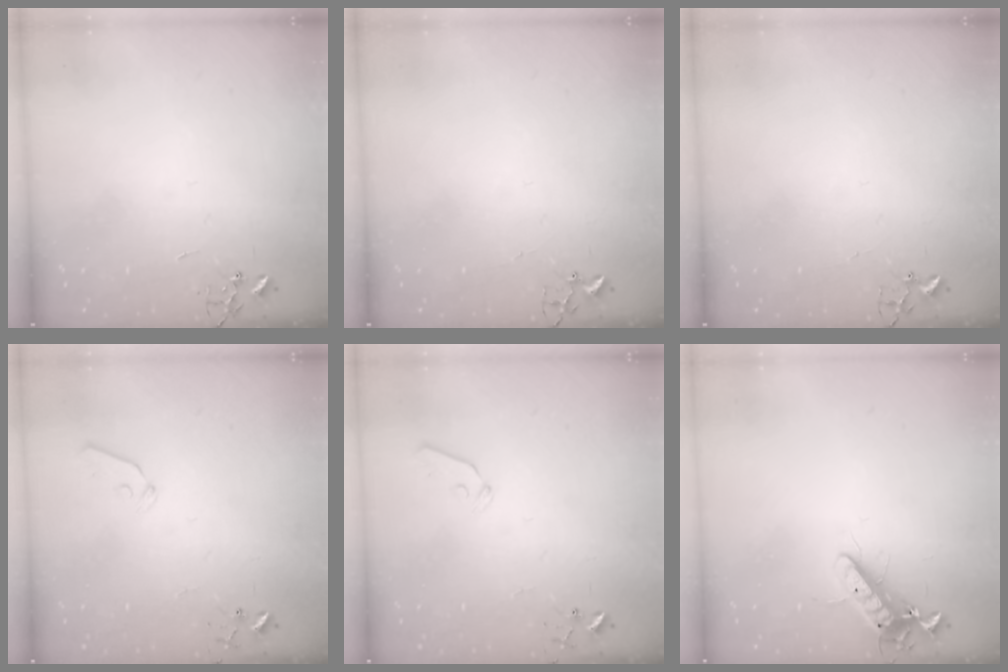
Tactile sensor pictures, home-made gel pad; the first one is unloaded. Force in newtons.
{"total": 1.7, "press": 1.6, "slide": 0.2}
{"total": 1.7, "press": 1.6, "slide": 0.2}
{"total": 5.5, "press": 5.5, "slide": 0.5}
{"total": 5.5, "press": 5.5, "slide": 0.5}
{"total": 12.1, "press": 12.0, "slide": 1.4}